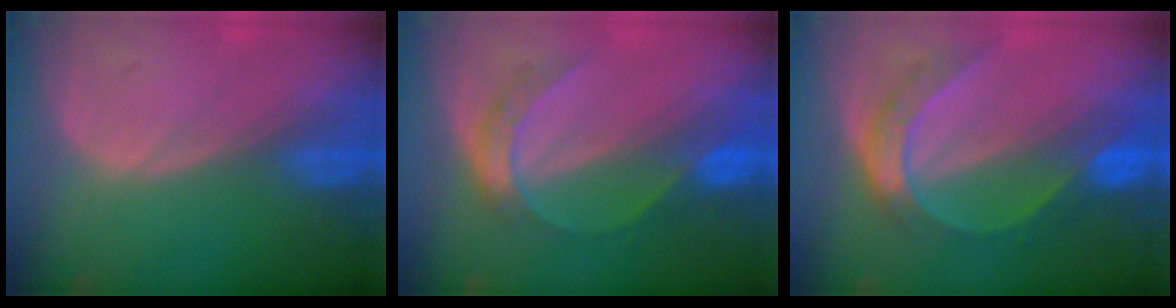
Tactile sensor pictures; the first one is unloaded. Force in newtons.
{"total": 5.3, "press": 5.3, "slide": 0.1}
{"total": 7.0, "press": 7.0, "slide": 0.6}